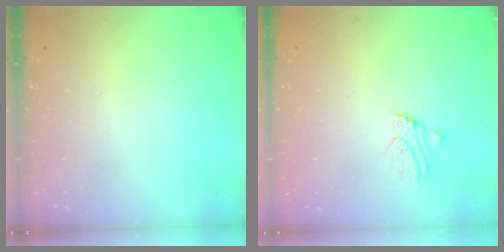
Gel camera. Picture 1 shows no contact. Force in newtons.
{"total": 1.2, "press": 1.1, "slide": 0.1}